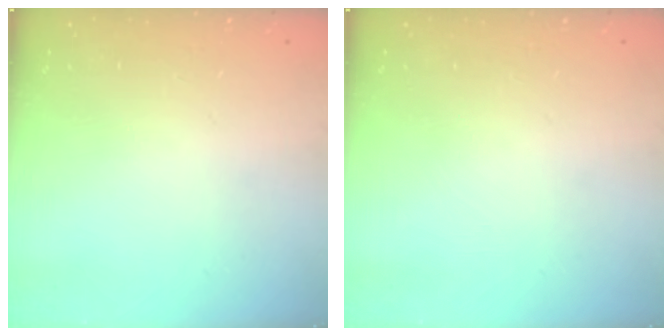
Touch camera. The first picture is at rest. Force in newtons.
{"total": 0.0}